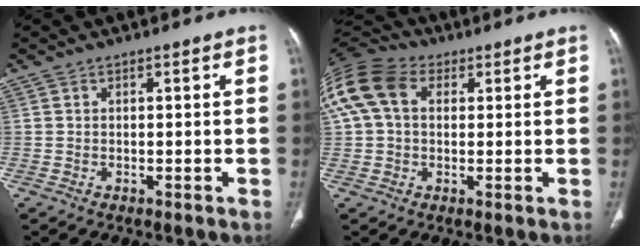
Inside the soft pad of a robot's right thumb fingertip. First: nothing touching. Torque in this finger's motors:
{"motor_torque": [0.90, 0.90, 0.66, -0.31, 0.27]}